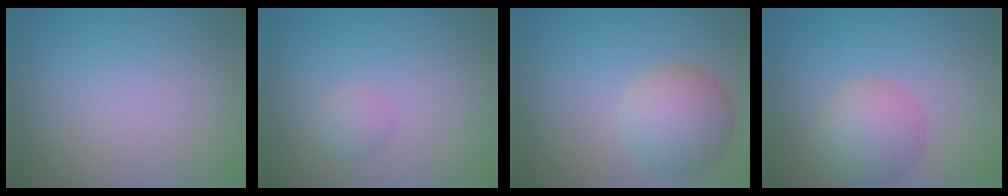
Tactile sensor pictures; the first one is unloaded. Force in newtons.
{"total": 1.3, "press": 1.3, "slide": 0.0}
{"total": 5.1, "press": 5.1, "slide": 0.4}
{"total": 4.3, "press": 4.3, "slide": 0.4}